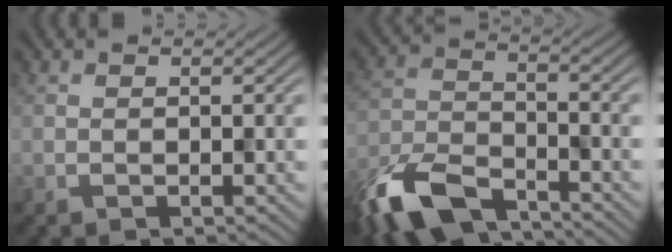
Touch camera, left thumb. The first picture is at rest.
{"total": 10.3, "force": [-9.2, 2.7, 3.6], "torque": [-0.080, -0.012, -0.162]}